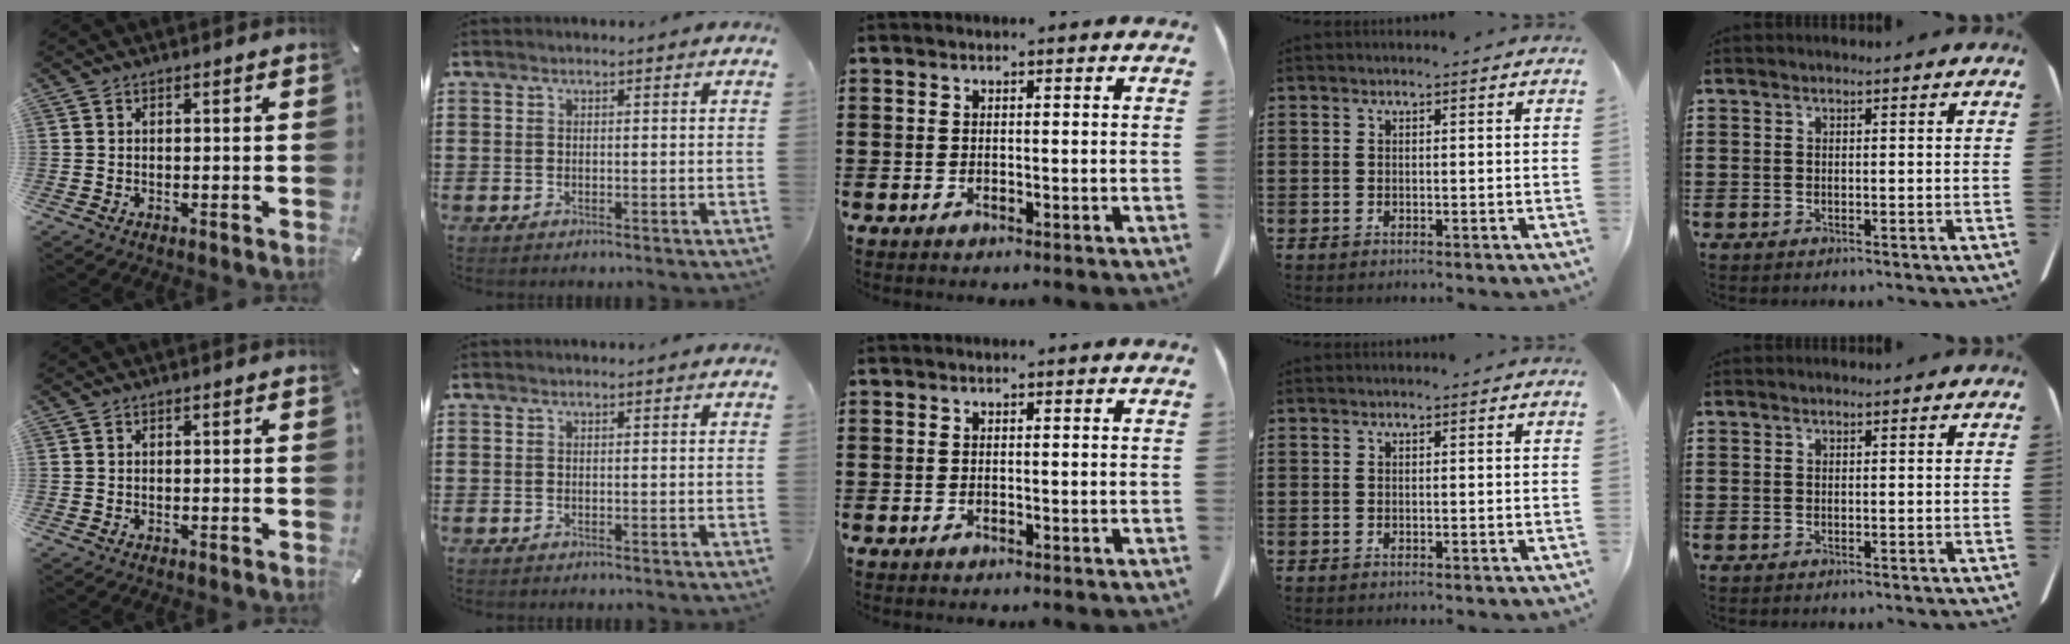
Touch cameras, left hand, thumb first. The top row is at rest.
{}